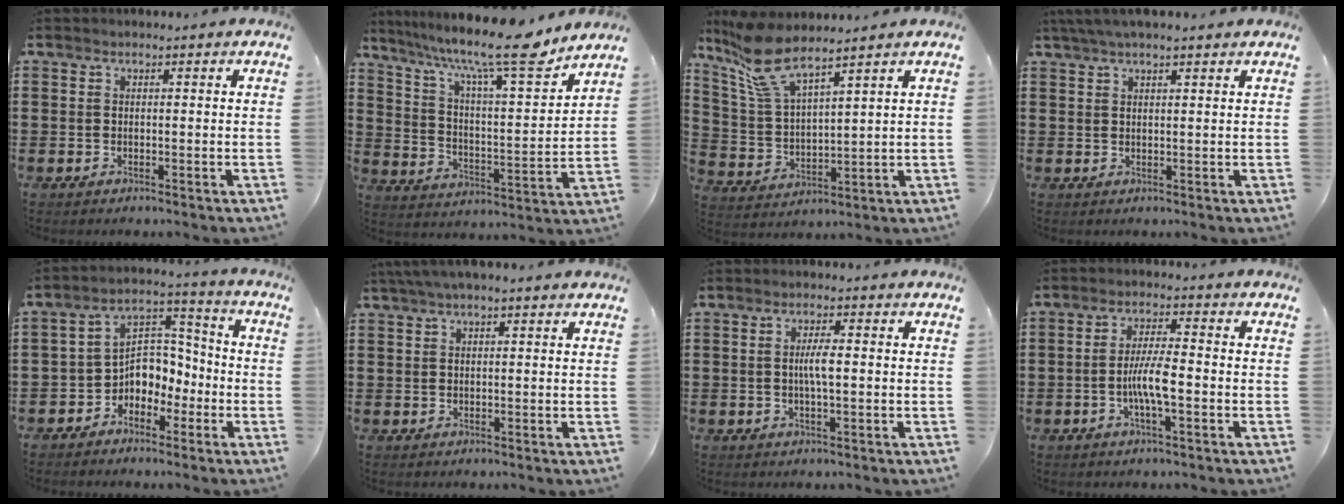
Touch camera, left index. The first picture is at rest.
{"total": 13.5, "force": [10.5, 1.6, 8.3], "torque": [-0.171, -0.064, 0.168]}
{"total": 8.2, "force": [6.7, 1.3, 4.5], "torque": [-0.121, -0.021, 0.119]}
{"total": 2.8, "force": [2.2, 0.4, 1.7], "torque": [-0.038, 0.007, 0.042]}
{"total": 5.5, "force": [-2.4, 4.8, 1.3], "torque": [-0.036, 0.005, -0.050]}
{"total": 2.3, "force": [1.5, 0.2, 1.7], "torque": [-0.035, 0.003, 0.028]}
{"total": 3.3, "force": [-0.1, 0.6, 3.2], "torque": [-0.068, -0.003, -0.005]}
{"total": 5.8, "force": [-1.6, 1.3, 5.4], "torque": [-0.114, 0.002, -0.037]}